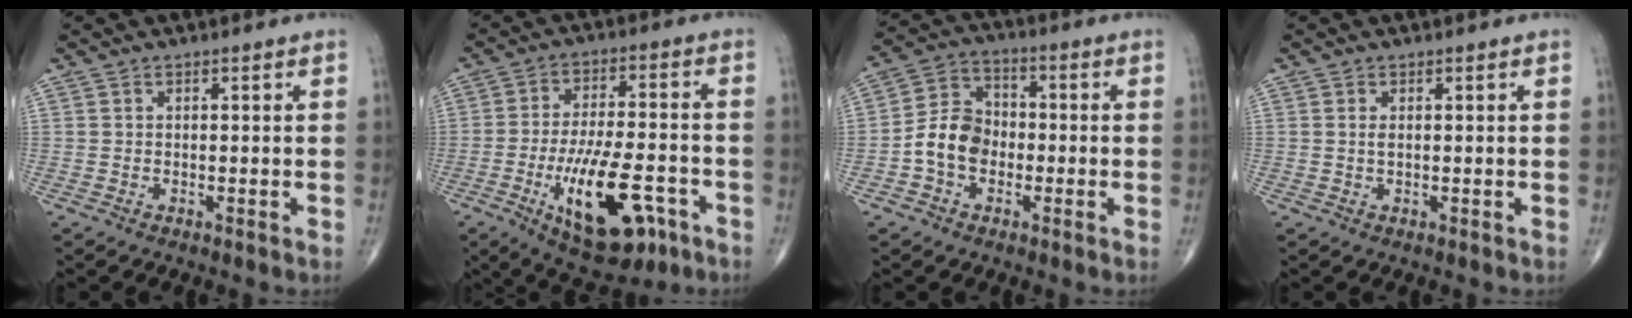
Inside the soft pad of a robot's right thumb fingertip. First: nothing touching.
{"total": 17.2, "force": [-6.8, 7.1, 14.0], "torque": [-0.226, 0.021, -0.096]}
{"total": 8.8, "force": [-2.0, 6.7, 5.3], "torque": [-0.082, 0.034, -0.051]}
{"total": 1.0, "force": [0.2, 0.4, 0.9], "torque": [-0.018, -0.001, 0.004]}